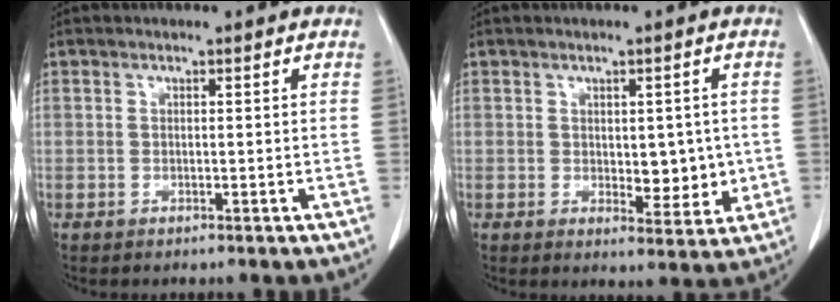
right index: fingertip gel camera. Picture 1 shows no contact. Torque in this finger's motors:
{"motor_torque": [0.19, 0.07, 0.13, 0.04]}